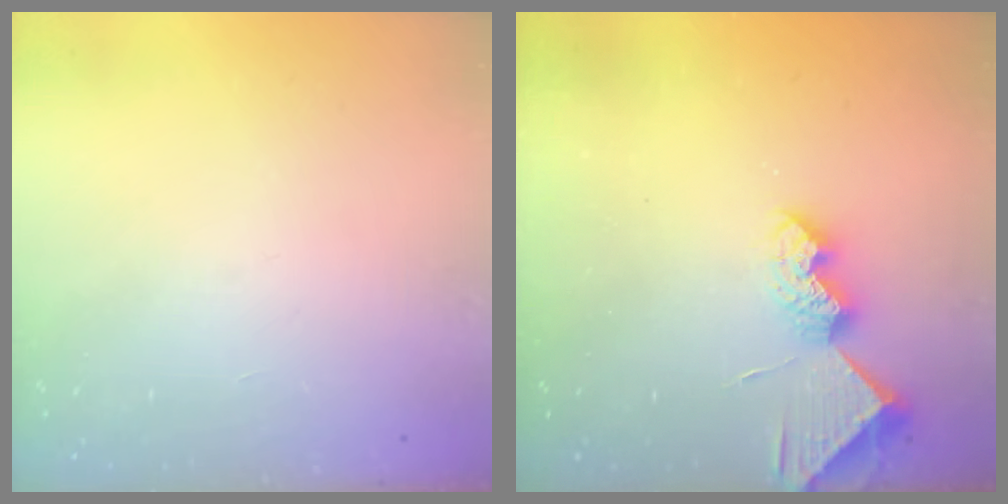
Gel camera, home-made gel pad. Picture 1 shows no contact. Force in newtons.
{"total": 7.9, "press": 7.8, "slide": 0.6}